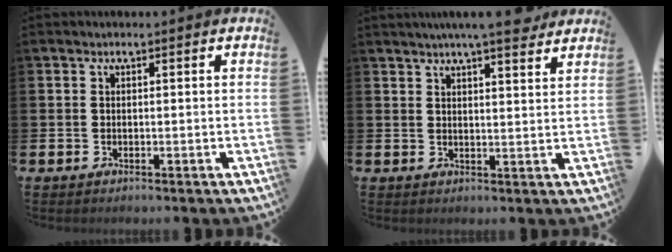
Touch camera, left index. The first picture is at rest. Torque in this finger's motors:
{"motor_torque": [0.23, -1.14, 1.05, 0.21]}